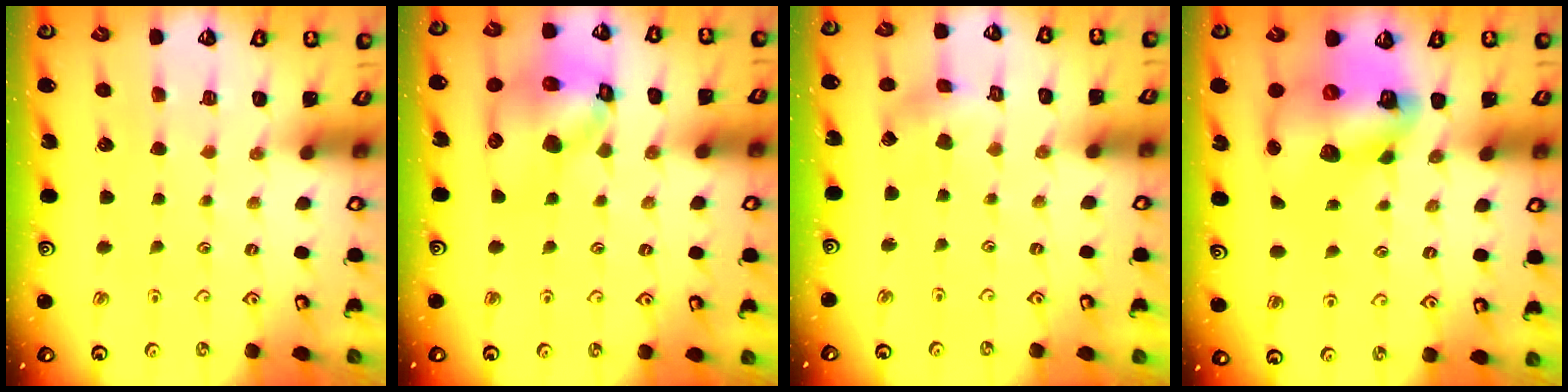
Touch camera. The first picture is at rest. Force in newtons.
{"total": 14.9, "press": 14.8, "slide": 1.9}
{"total": 2.0, "press": 2.0, "slide": 0.3}
{"total": 13.7, "press": 13.6, "slide": 1.7}